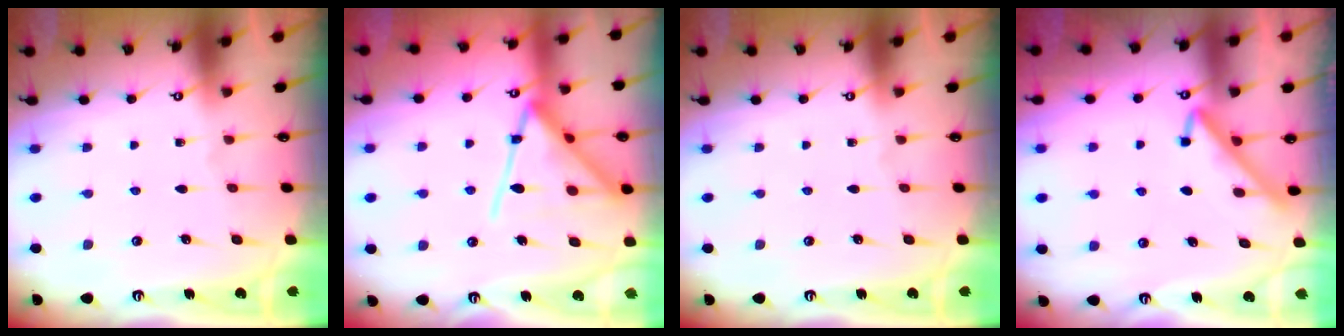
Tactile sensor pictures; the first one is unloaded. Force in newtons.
{"total": 16.4, "press": 16.3, "slide": 1.4}
{"total": 0.0}
{"total": 4.3, "press": 4.3, "slide": 0.4}